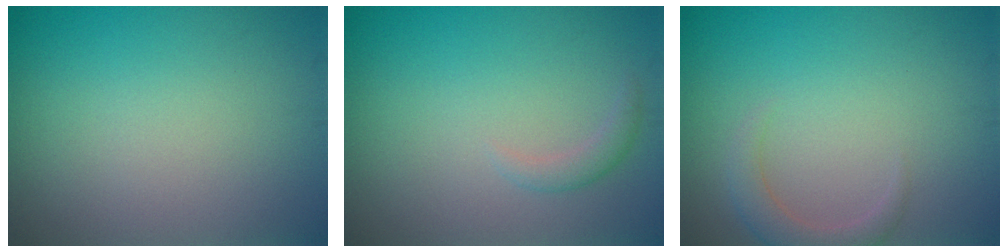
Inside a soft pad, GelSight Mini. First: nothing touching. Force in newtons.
{"total": 1.1, "press": 1.1, "slide": 0.1}
{"total": 2.1, "press": 2.1, "slide": 0.3}